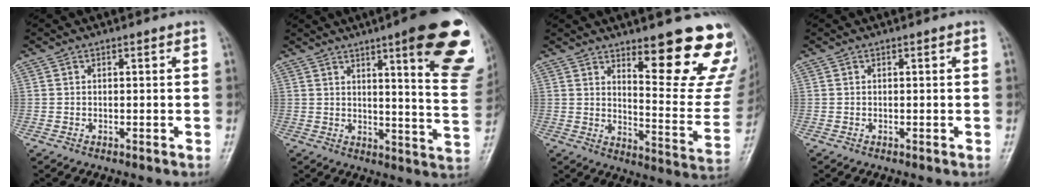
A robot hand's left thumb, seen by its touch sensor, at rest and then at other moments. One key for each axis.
{"total": 20.4, "fx": 10.7, "fy": 3.7, "fz": 17.0, "tx": -0.182, "ty": -0.052, "tz": 0.128}
{"total": 18.3, "fx": 11.4, "fy": 4.7, "fz": 13.5, "tx": -0.123, "ty": -0.091, "tz": 0.162}
{"total": 0.0}